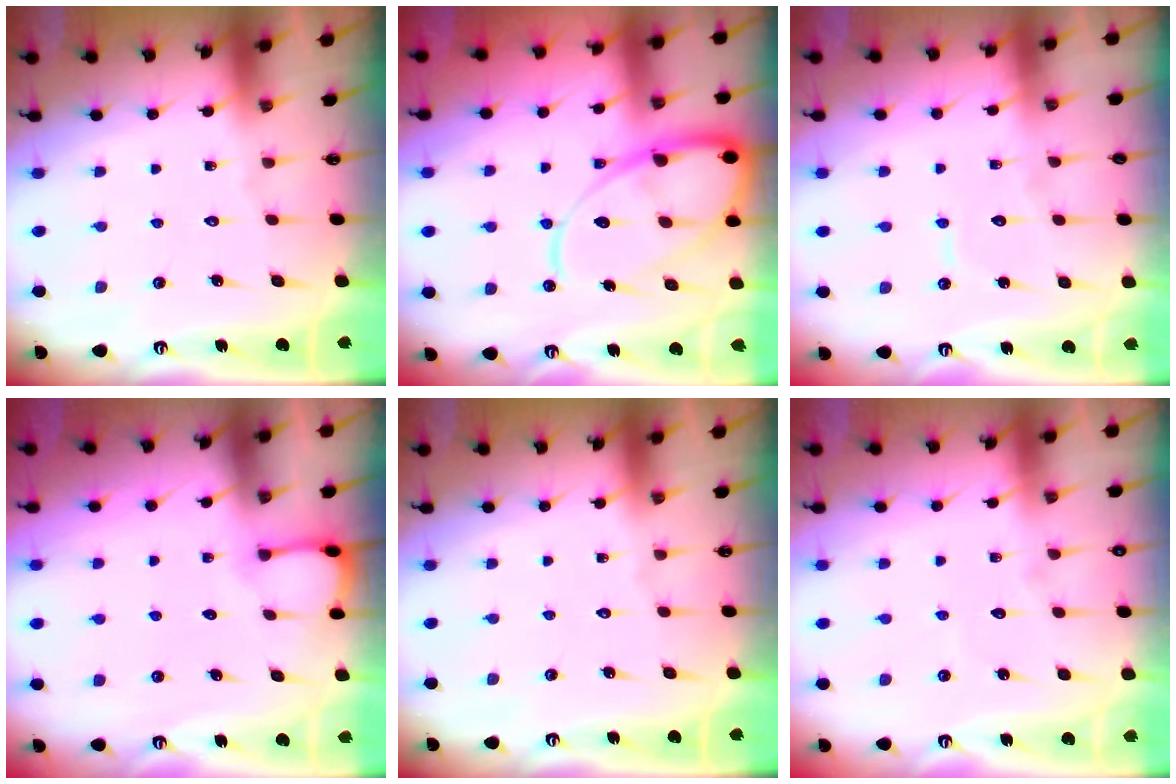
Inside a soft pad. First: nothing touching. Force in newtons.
{"total": 15.8, "press": 15.7, "slide": 1.6}
{"total": 4.8, "press": 4.7, "slide": 0.3}
{"total": 3.6, "press": 3.6, "slide": 0.3}
{"total": 0.0}
{"total": 3.3, "press": 3.3, "slide": 0.3}